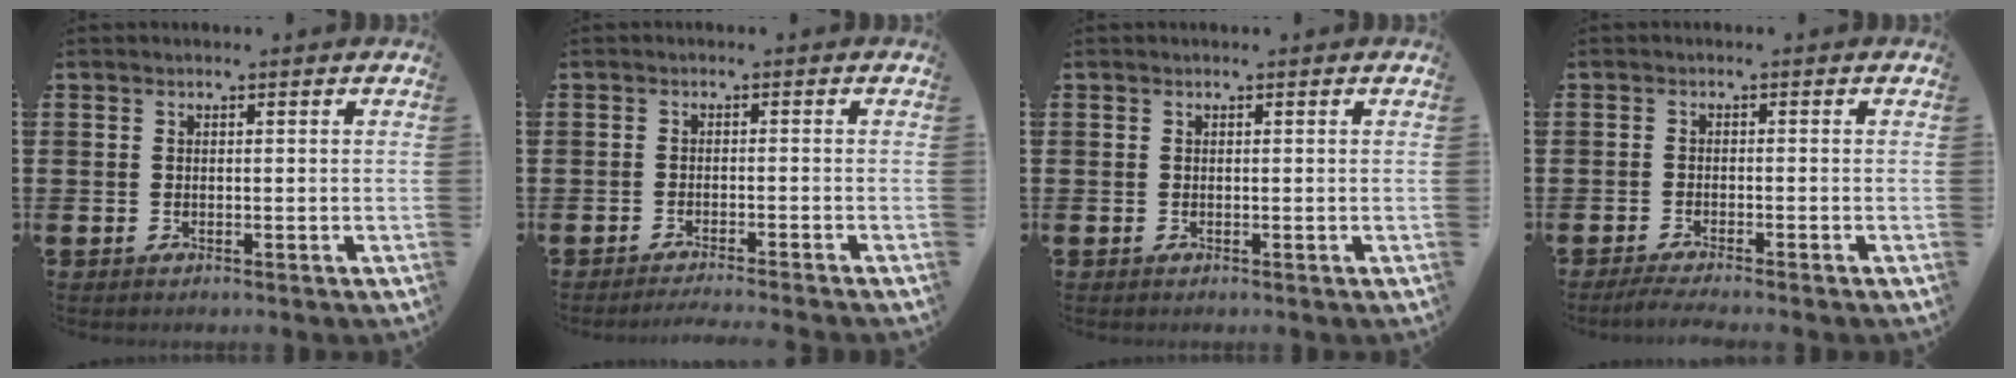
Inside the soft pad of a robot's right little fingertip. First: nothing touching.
{"total": 1.3, "force": [-1.3, -0.3, 0.3], "torque": [-0.003, 0.000, -0.025]}
{"total": 0.0}
{"total": 1.7, "force": [-1.3, 0.0, 1.0], "torque": [-0.016, 0.001, -0.025]}